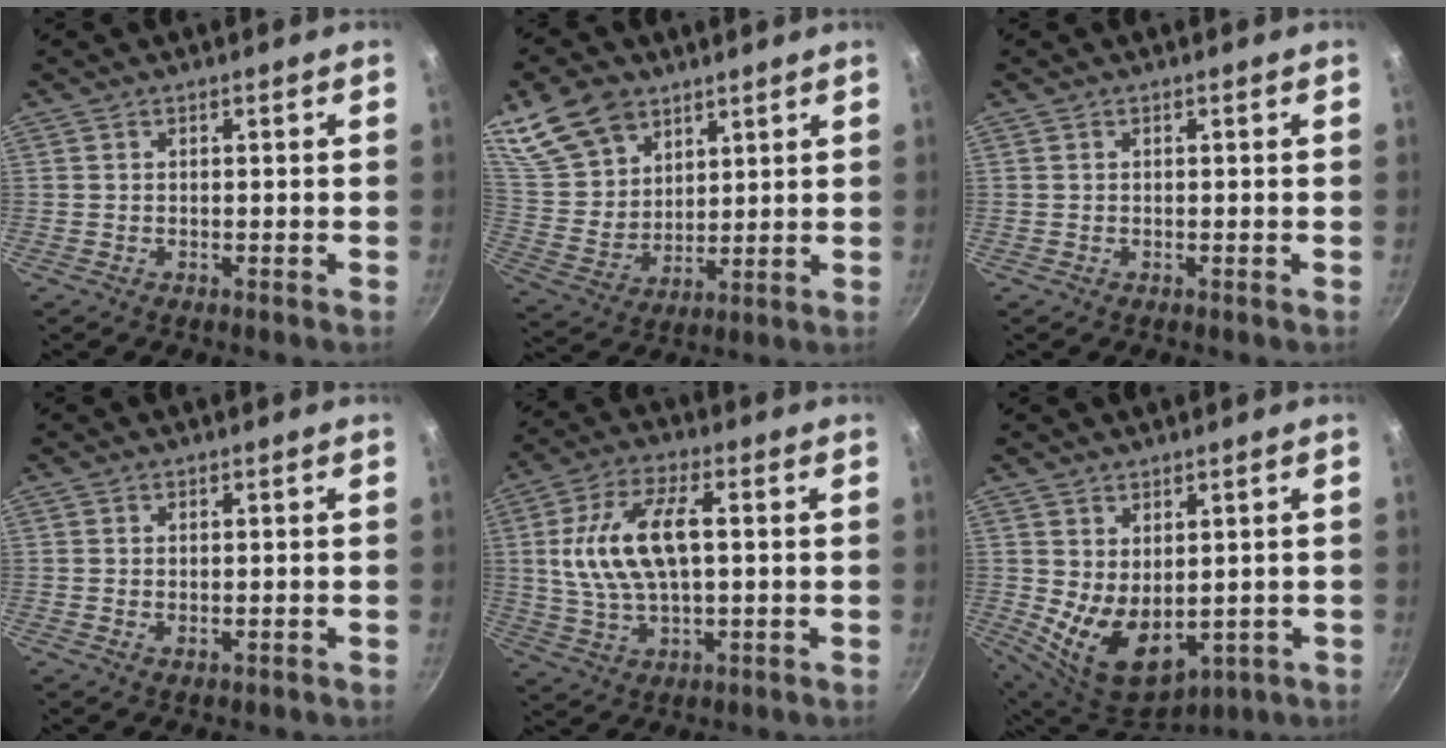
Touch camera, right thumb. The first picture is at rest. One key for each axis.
{"total": 15.3, "fx": 9.5, "fy": 10.0, "fz": 6.7, "tx": -0.101, "ty": -0.037, "tz": 0.196}
{"total": 0.0}
{"total": 1.0, "fx": 0.2, "fy": 0.5, "fz": 0.9, "tx": -0.012, "ty": -0.007, "tz": 0.002}
{"total": 12.5, "fx": 0.9, "fy": 5.9, "fz": 11.0, "tx": -0.214, "ty": 0.015, "tz": 0.013}
{"total": 11.3, "fx": 0.3, "fy": 7.3, "fz": 8.6, "tx": -0.123, "ty": -0.031, "tz": 0.035}